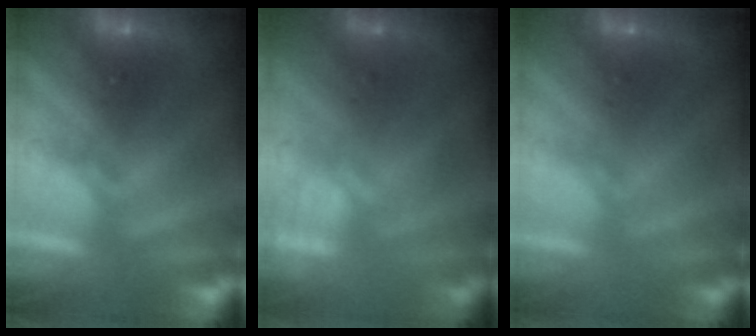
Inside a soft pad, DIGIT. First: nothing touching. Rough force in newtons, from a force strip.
{"total": 1.9}
{"total": 2.0}